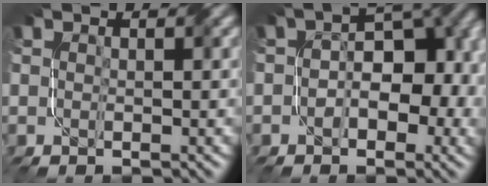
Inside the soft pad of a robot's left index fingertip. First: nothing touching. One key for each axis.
{"total": 8.4, "fx": -1.4, "fy": 5.0, "fz": 6.7, "tx": -0.071, "ty": 0.009, "tz": -0.022}